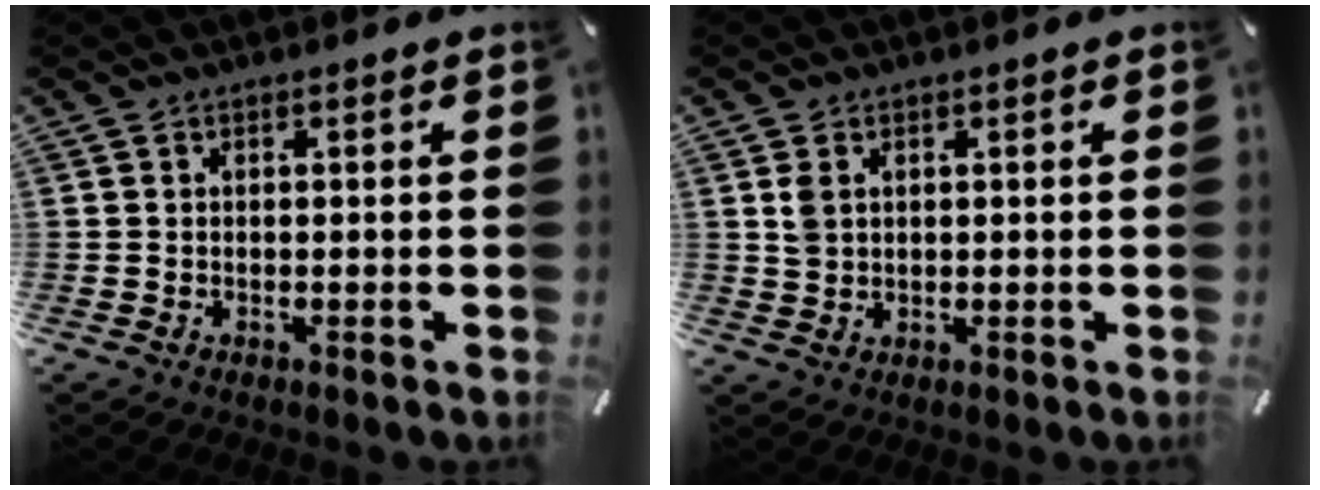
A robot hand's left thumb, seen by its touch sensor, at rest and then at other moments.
{"total": 2.9, "force": [1.1, 2.3, 1.3], "torque": [-0.029, 0.006, 0.021]}